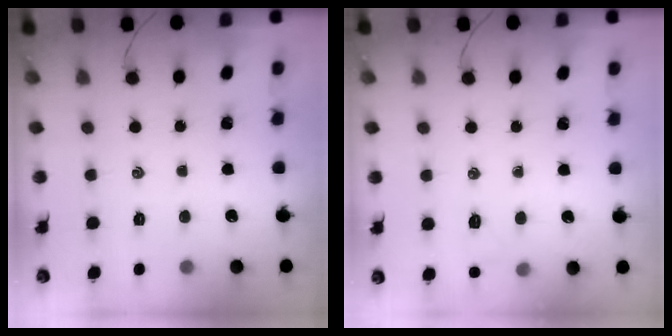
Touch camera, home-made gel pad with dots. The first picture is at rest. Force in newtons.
{"total": 4.8, "press": 4.7, "slide": 0.9}